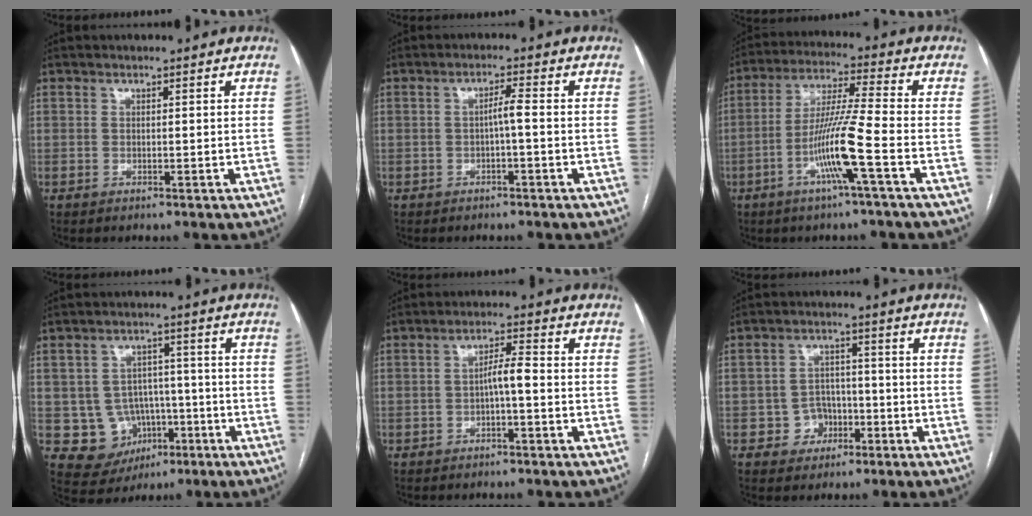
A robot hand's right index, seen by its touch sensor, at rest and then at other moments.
{"total": 2.3, "force": [-0.5, 0.0, 2.2], "torque": [-0.036, 0.004, -0.009]}
{"total": 10.5, "force": [-4.0, -1.2, 9.6], "torque": [-0.190, -0.003, -0.080]}
{"total": 8.5, "force": [-2.2, 7.9, 2.3], "torque": [-0.033, 0.026, -0.021]}
{"total": 3.3, "force": [-0.8, 0.4, 3.2], "torque": [-0.053, 0.010, -0.014]}
{"total": 4.6, "force": [-1.9, 4.1, 1.1], "torque": [-0.008, 0.016, -0.025]}